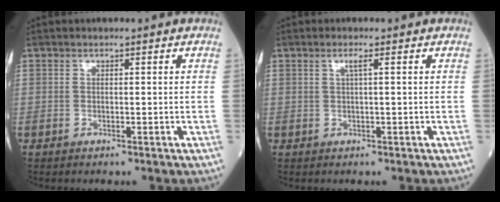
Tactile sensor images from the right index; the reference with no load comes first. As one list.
[{"total": 1.3, "force": [0.5, -0.2, 1.2], "torque": [-0.023, 0.002, 0.008]}]